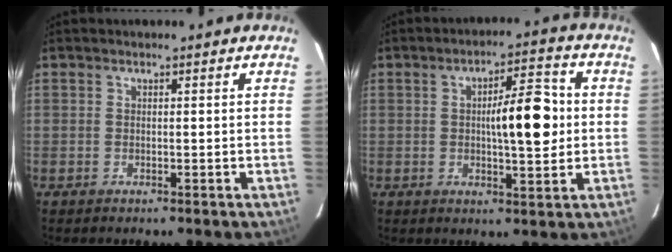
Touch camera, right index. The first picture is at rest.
{"total": 9.2, "force": [0.4, 2.3, 8.9], "torque": [-0.133, 0.014, 0.006]}